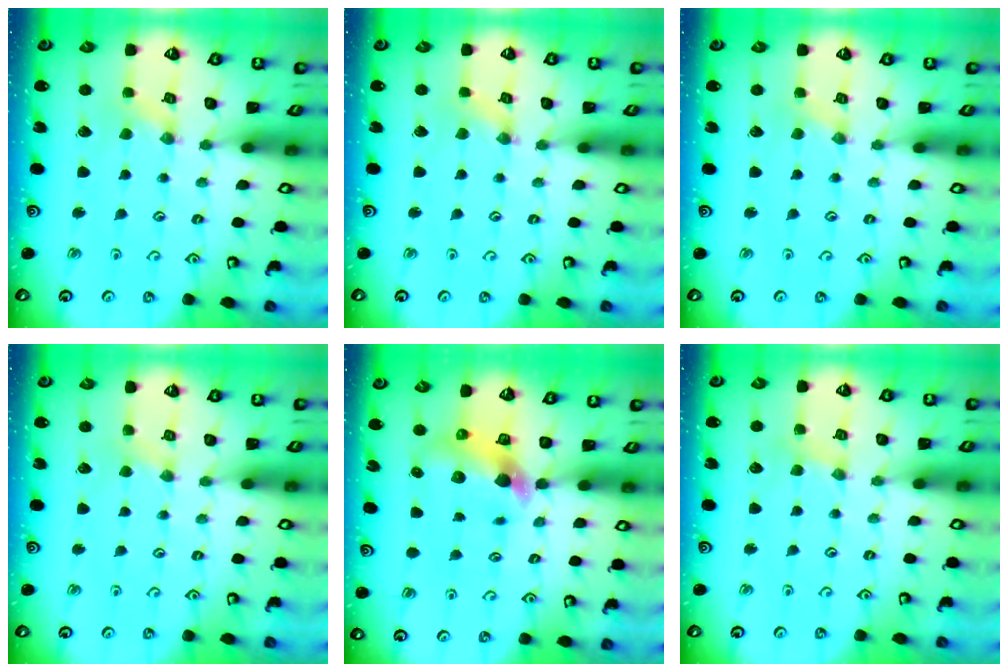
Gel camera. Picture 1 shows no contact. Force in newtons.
{"total": 0.9, "press": 0.9, "slide": 0.2}
{"total": 0.0}
{"total": 1.2, "press": 1.1, "slide": 0.3}
{"total": 6.1, "press": 6.0, "slide": 0.7}
{"total": 2.3, "press": 2.3, "slide": 0.3}